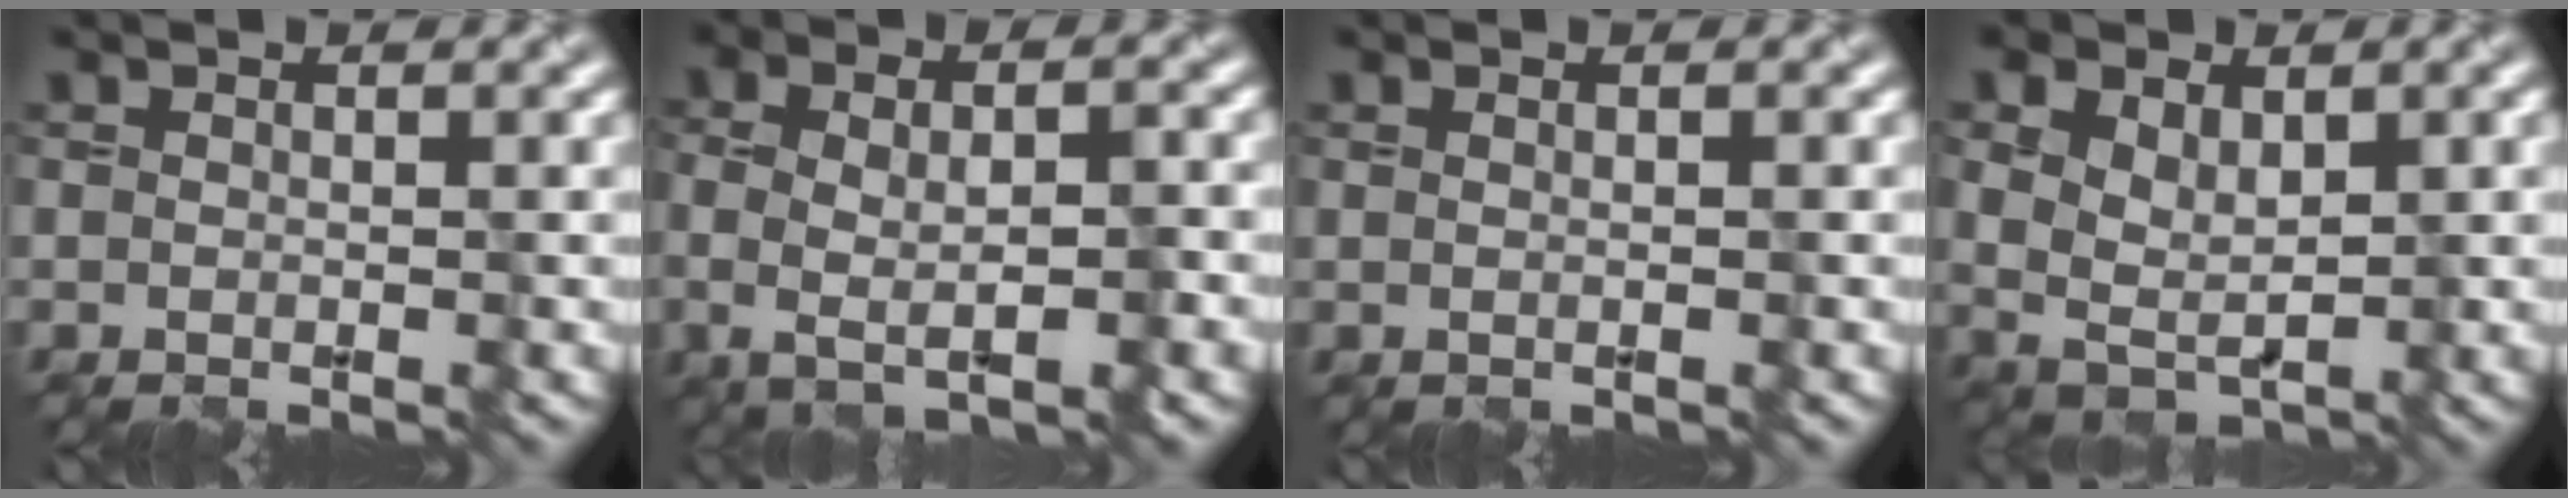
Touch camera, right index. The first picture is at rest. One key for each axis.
{"total": 4.7, "fx": -1.1, "fy": 1.6, "fz": 4.3, "tx": -0.080, "ty": -0.013, "tz": -0.006}
{"total": 1.5, "fx": 0.4, "fy": 0.8, "fz": 1.2, "tx": -0.004, "ty": 0.006, "tz": -0.009}
{"total": 3.0, "fx": 0.8, "fy": 1.9, "fz": 2.1, "tx": -0.051, "ty": -0.008, "tz": 0.029}